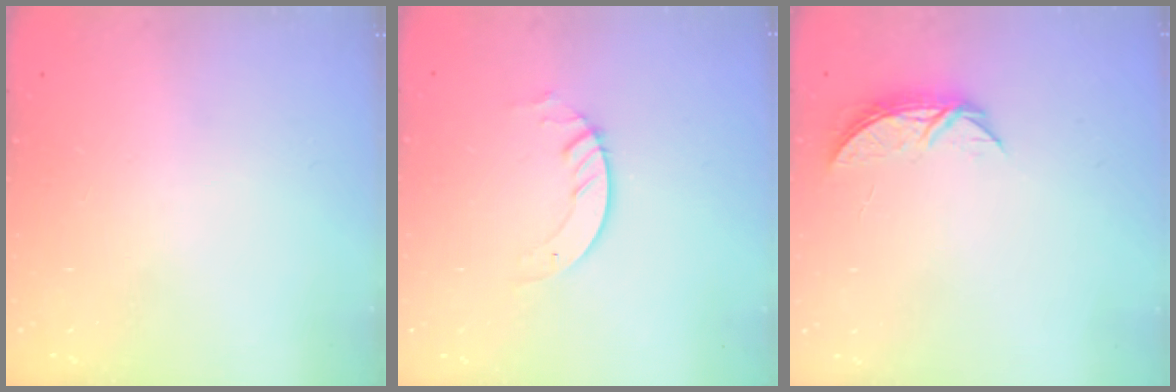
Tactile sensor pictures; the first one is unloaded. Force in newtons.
{"total": 3.6, "press": 3.6, "slide": 0.3}
{"total": 5.2, "press": 5.2, "slide": 0.6}